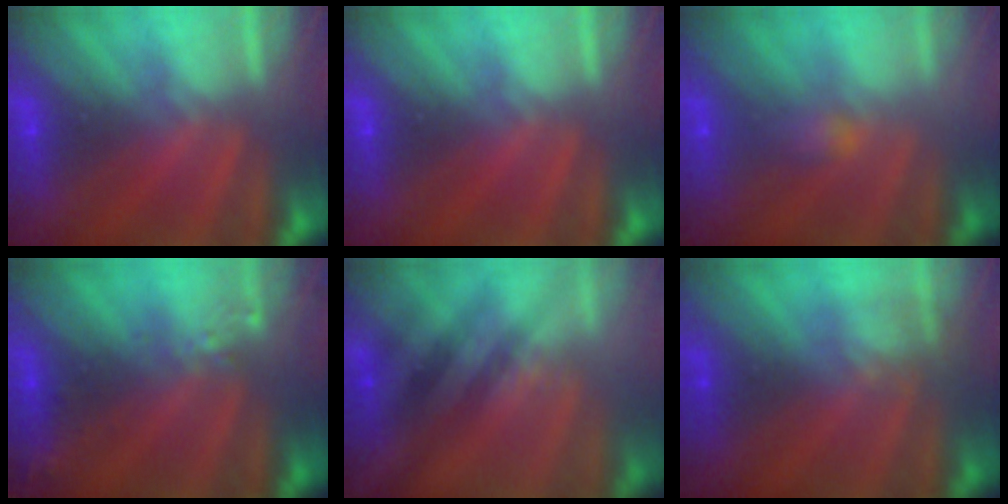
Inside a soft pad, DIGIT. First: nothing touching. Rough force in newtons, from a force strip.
{"total": 0.0}
{"total": 2.2}
{"total": 2.4}
{"total": 2.5}
{"total": 2.5}